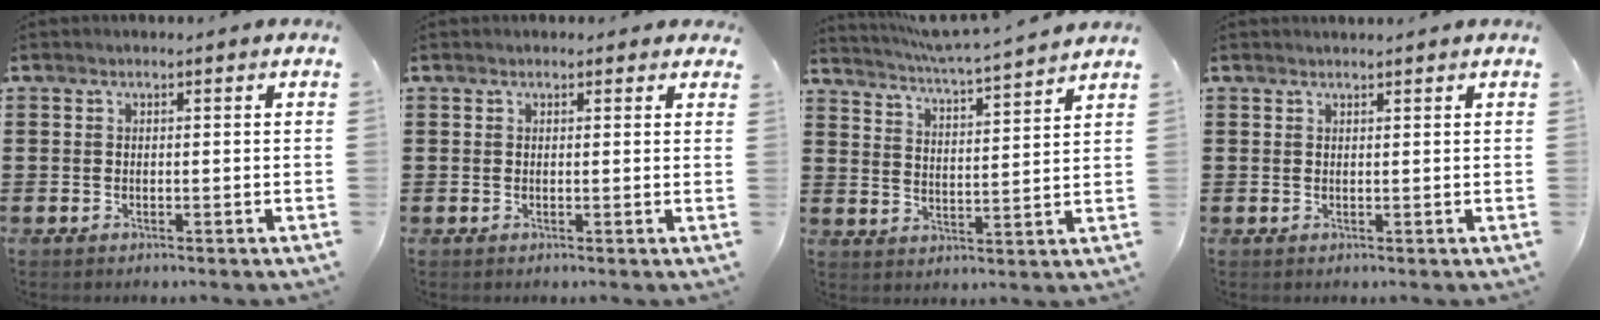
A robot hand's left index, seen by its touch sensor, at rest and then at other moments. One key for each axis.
{"total": 1.0, "fx": 0.8, "fy": 0.5, "fz": 0.3, "tx": -0.007, "ty": 0.006, "tz": 0.014}
{"total": 4.9, "fx": 4.6, "fy": -0.9, "fz": 1.5, "tx": -0.049, "ty": -0.037, "tz": 0.074}
{"total": 0.8, "fx": 0.8, "fy": -0.1, "fz": 0.2, "tx": -0.005, "ty": -0.003, "tz": 0.017}